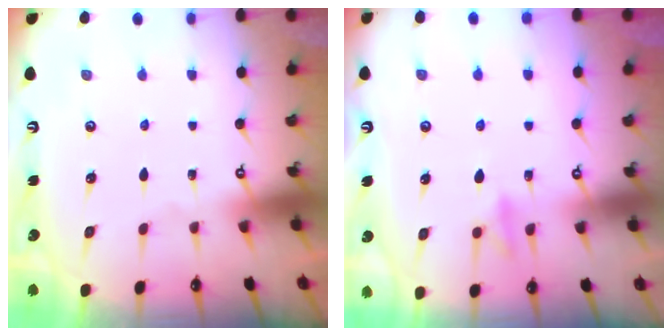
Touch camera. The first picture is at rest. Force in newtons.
{"total": 10.2, "press": 10.0, "slide": 2.0}